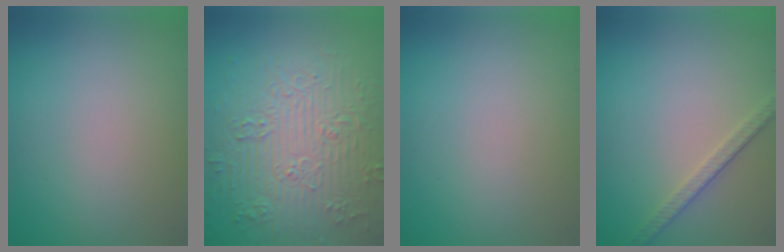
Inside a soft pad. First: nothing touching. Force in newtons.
{"total": 9.1, "press": 6.6, "slide": 6.3}
{"total": 0.0}
{"total": 2.5, "press": 2.1, "slide": 1.4}